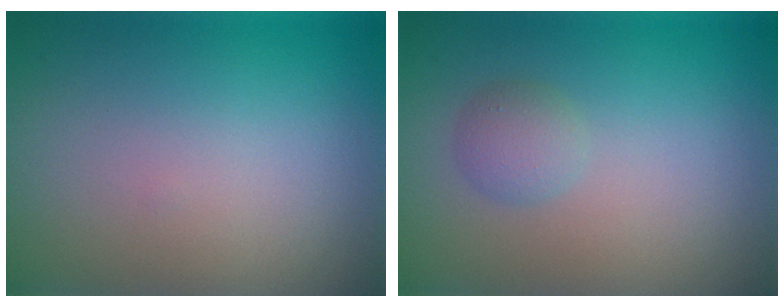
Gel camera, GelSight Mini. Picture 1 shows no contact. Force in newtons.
{"total": 1.7, "press": 1.7, "slide": 0.1}